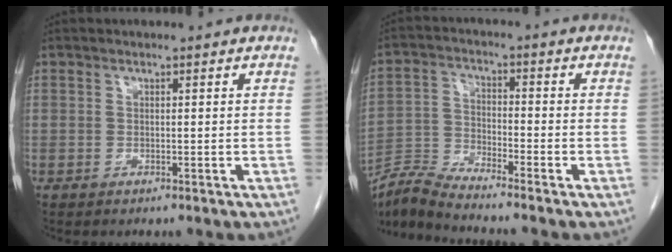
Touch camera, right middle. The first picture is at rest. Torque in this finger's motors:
{"motor_torque": [-0.17, 0.19, -0.02, -0.01]}